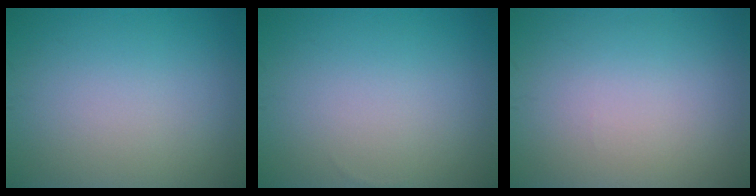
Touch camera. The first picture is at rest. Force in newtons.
{"total": 0.0}
{"total": 0.0}